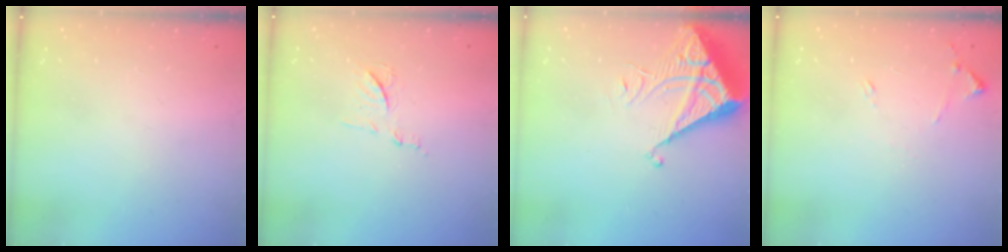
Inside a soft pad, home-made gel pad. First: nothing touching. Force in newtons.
{"total": 7.6, "press": 7.6, "slide": 0.6}
{"total": 7.0, "press": 7.0, "slide": 0.6}
{"total": 8.0, "press": 8.0, "slide": 0.7}